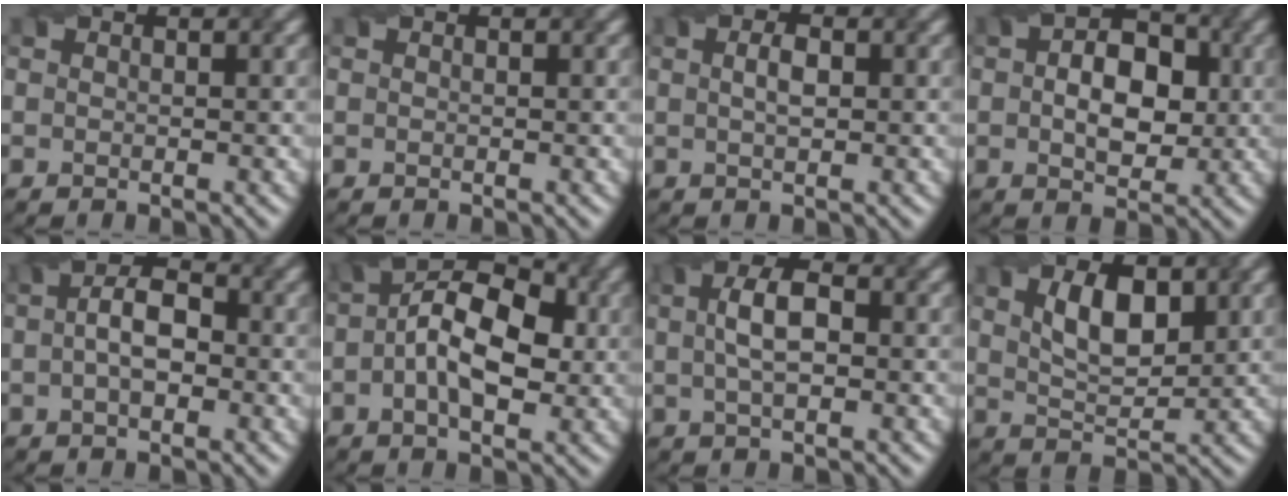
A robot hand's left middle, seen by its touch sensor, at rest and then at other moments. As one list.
[{"total": 0.0}, {"total": 1.0, "force": [-0.5, 0.5, 0.8], "torque": [-0.005, 0.003, 0.006]}, {"total": 5.4, "force": [-0.4, 3.8, 3.8], "torque": [-0.050, 0.006, 0.004]}, {"total": 3.3, "force": [-0.8, 1.9, 2.6], "torque": [-0.033, 0.011, -0.006]}, {"total": 7.8, "force": [-0.4, 4.4, 6.4], "torque": [-0.094, 0.020, 0.000]}, {"total": 3.0, "force": [-0.2, 1.4, 2.7], "torque": [-0.047, 0.010, 0.008]}, {"total": 3.4, "force": [1.0, 1.8, 2.7], "torque": [-0.050, 0.000, 0.036]}]